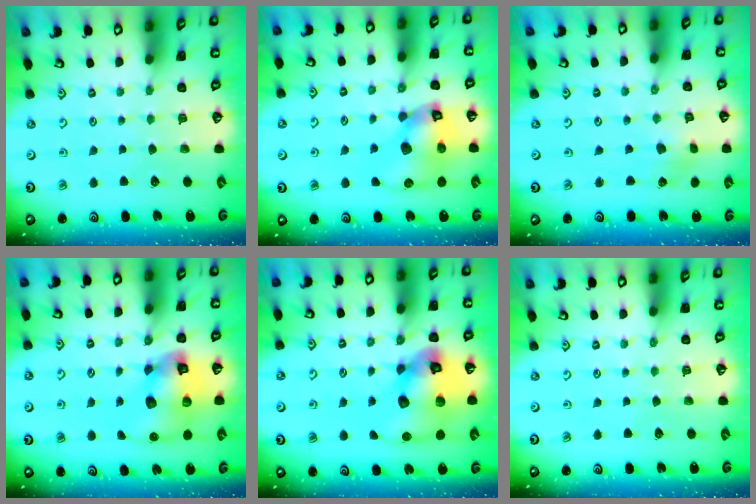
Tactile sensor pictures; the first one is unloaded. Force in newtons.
{"total": 12.8, "press": 12.7, "slide": 1.8}
{"total": 2.3, "press": 2.3, "slide": 0.4}
{"total": 12.4, "press": 12.3, "slide": 2.0}
{"total": 17.4, "press": 17.2, "slide": 2.4}
{"total": 0.0}